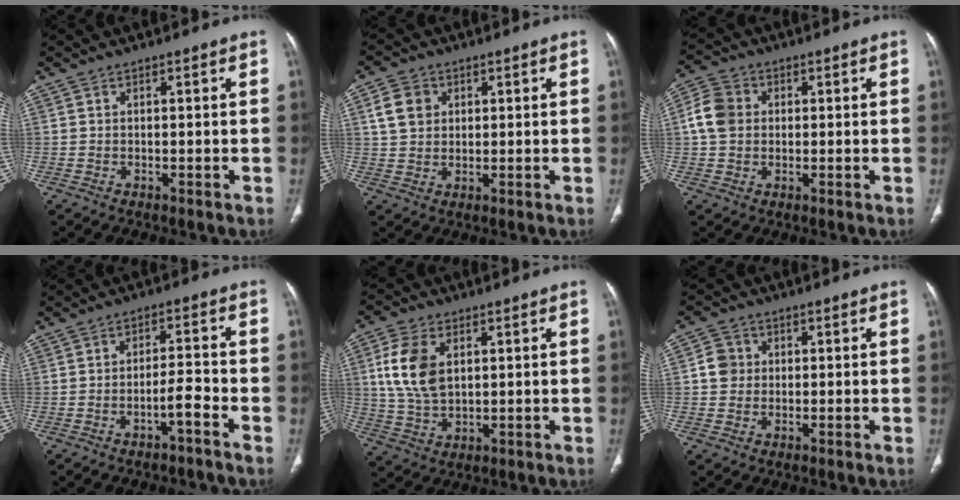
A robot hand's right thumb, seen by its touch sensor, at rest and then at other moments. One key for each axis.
{"total": 6.0, "fx": 1.9, "fy": 4.9, "fz": 2.9, "tx": -0.036, "ty": 0.001, "tz": 0.034}
{"total": 6.7, "fx": 0.7, "fy": 5.6, "fz": 3.7, "tx": -0.066, "ty": 0.013, "tz": 0.007}
{"total": 4.0, "fx": -2.5, "fy": 0.5, "fz": 3.1, "tx": -0.055, "ty": 0.029, "tz": -0.041}
{"total": 10.5, "fx": 2.6, "fy": 6.7, "fz": 7.7, "tx": -0.148, "ty": -0.003, "tz": 0.056}
{"total": 4.1, "fx": 0.4, "fy": 3.9, "fz": 1.4, "tx": -0.010, "ty": 0.006, "tz": 0.002}